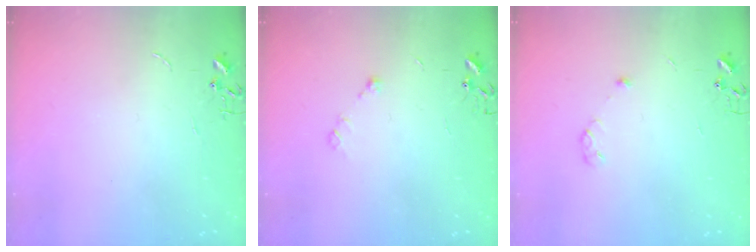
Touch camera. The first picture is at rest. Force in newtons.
{"total": 6.2, "press": 6.2, "slide": 0.6}
{"total": 4.3, "press": 4.2, "slide": 0.7}